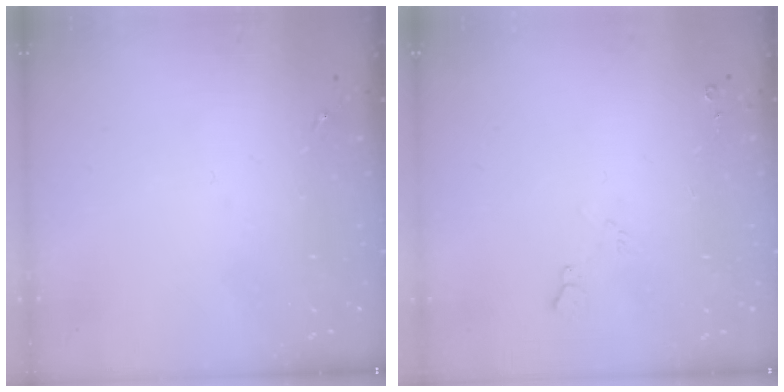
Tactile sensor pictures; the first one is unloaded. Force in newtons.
{"total": 6.0, "press": 6.0, "slide": 1.0}